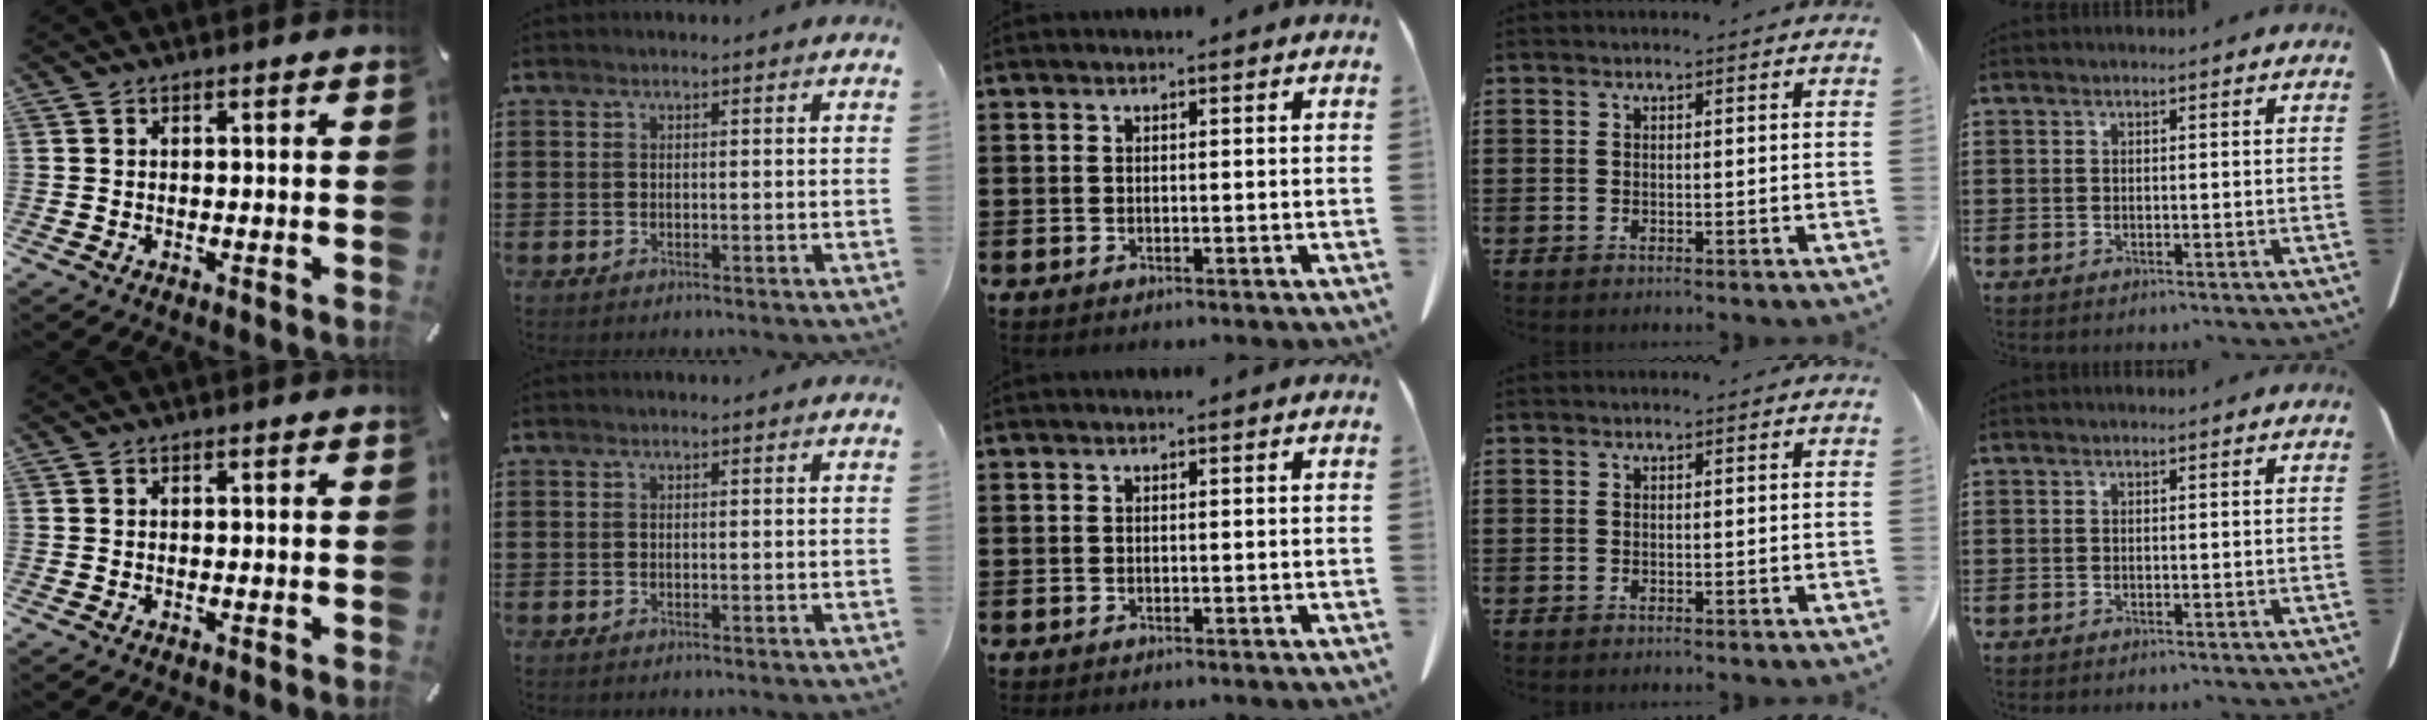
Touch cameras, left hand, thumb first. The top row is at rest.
{}